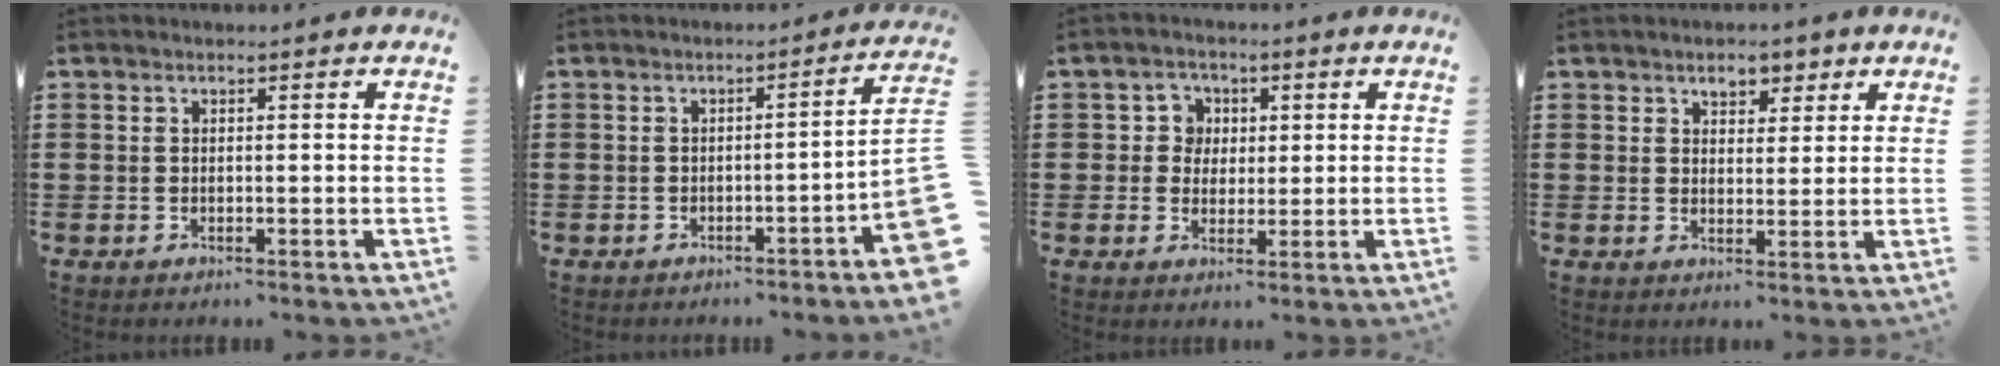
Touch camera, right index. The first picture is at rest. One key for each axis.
{"total": 3.9, "fx": -2.1, "fy": -0.1, "fz": 3.3, "tx": -0.054, "ty": -0.012, "tz": -0.037}
{"total": 3.7, "fx": 0.7, "fy": 3.5, "fz": 1.2, "tx": -0.040, "ty": 0.011, "tz": 0.008}
{"total": 3.4, "fx": 2.4, "fy": 2.1, "fz": 1.2, "tx": -0.026, "ty": 0.008, "tz": 0.042}